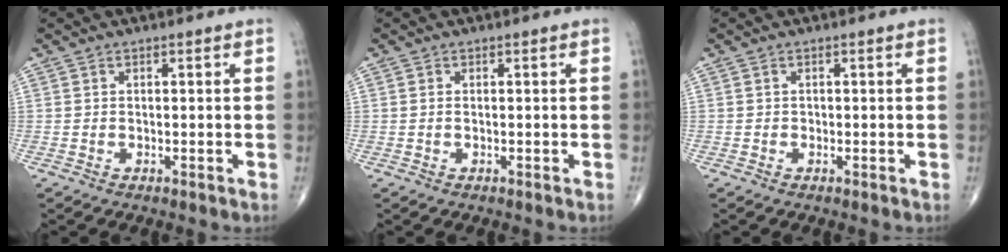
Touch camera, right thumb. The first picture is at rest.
{"total": 0.0}
{"total": 0.0}